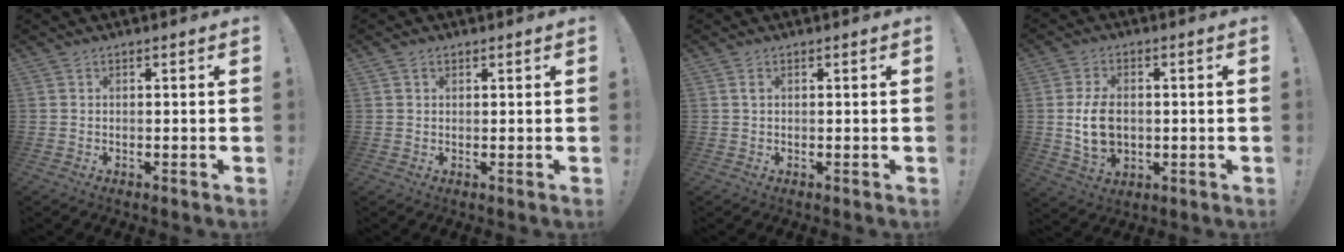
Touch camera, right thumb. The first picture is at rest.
{"total": 0.9, "force": [0.5, 0.7, 0.2], "torque": [-0.003, 0.002, 0.009]}
{"total": 0.9, "force": [0.1, 0.4, 0.8], "torque": [-0.017, 0.004, 0.000]}
{"total": 10.7, "force": [-0.3, 7.4, 7.7], "torque": [-0.135, -0.004, -0.005]}